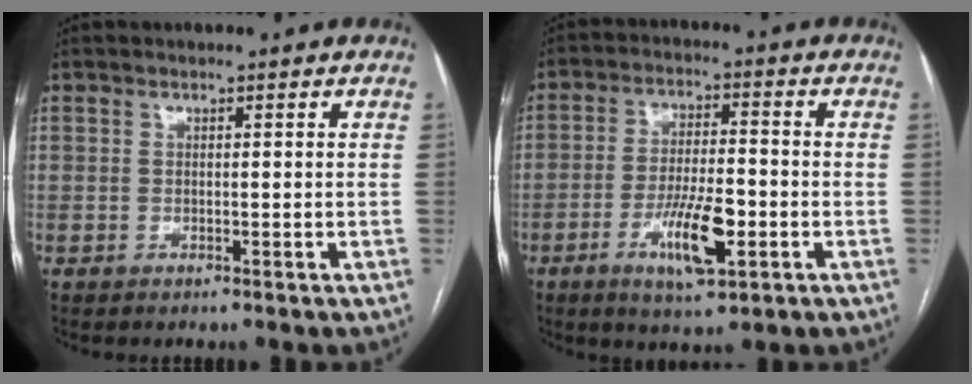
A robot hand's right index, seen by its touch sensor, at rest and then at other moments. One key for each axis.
{"total": 9.5, "fx": -3.6, "fy": 2.4, "fz": 8.5, "tx": -0.160, "ty": -0.005, "tz": -0.058}